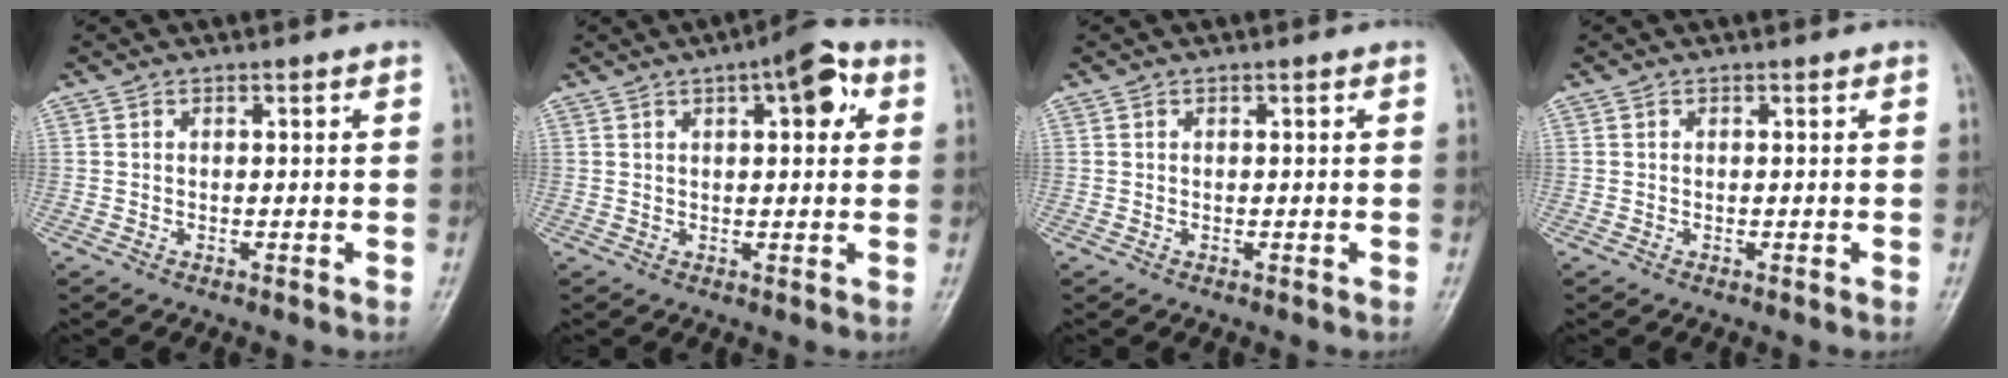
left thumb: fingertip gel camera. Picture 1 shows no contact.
{"total": 7.7, "force": [3.0, 3.0, 6.5], "torque": [-0.068, 0.005, 0.031]}
{"total": 0.0}
{"total": 0.0}